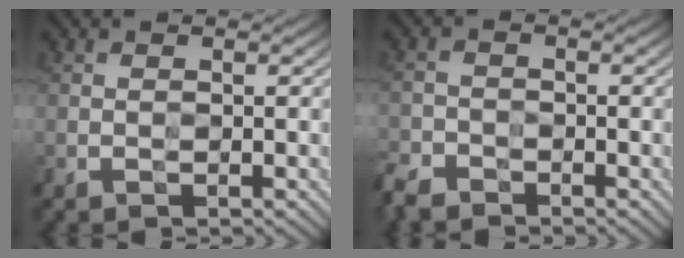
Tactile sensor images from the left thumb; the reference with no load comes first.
{"total": 3.2, "force": [-2.9, 1.1, 0.5], "torque": [-0.008, -0.008, -0.067]}